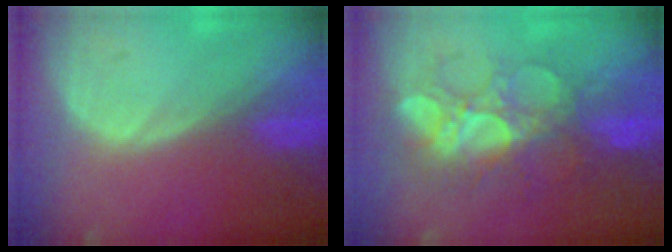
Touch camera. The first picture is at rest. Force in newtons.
{"total": 9.1, "press": 8.6, "slide": 2.9}